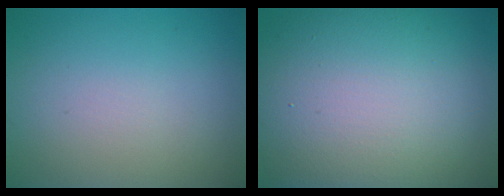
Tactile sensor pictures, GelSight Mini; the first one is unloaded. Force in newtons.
{"total": 16.5, "press": 16.4, "slide": 1.1}